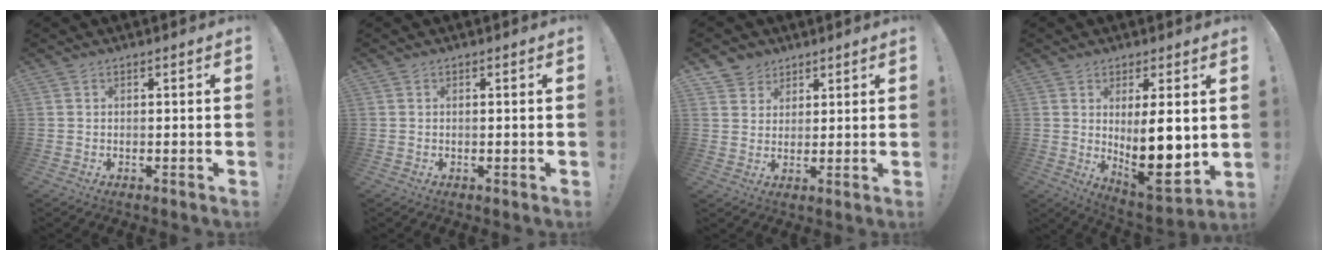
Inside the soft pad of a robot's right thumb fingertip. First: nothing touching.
{"total": 0.0}
{"total": 5.2, "force": [3.3, 4.1, 0.0], "torque": [0.001, -0.022, 0.064]}
{"total": 12.6, "force": [1.6, 4.5, 11.6], "torque": [-0.163, -0.035, 0.035]}